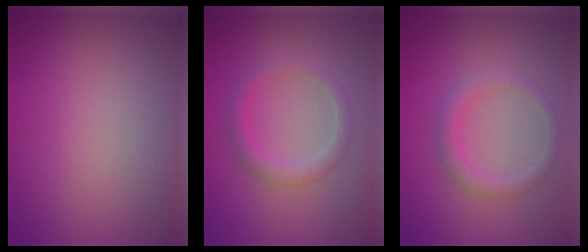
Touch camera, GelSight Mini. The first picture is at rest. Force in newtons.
{"total": 2.3, "press": 2.3, "slide": 0.1}
{"total": 2.2, "press": 2.2, "slide": 0.0}